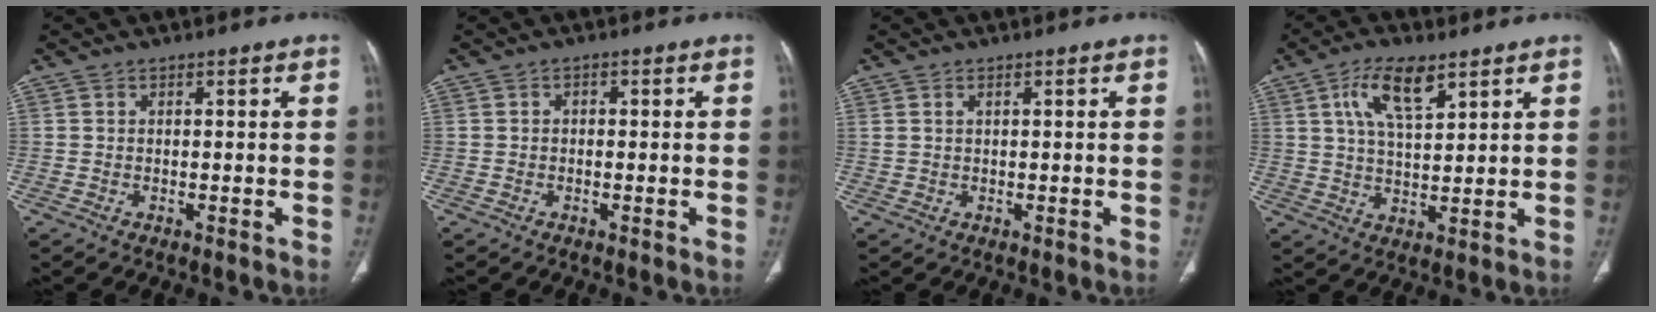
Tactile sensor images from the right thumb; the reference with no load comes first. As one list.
[{"total": 0.8, "force": [0.0, 0.7, 0.5], "torque": [-0.003, 0.003, -0.006]}, {"total": 0.9, "force": [0.5, 0.4, 0.6], "torque": [-0.013, 0.005, 0.012]}, {"total": 9.2, "force": [4.8, 3.7, 7.0], "torque": [-0.118, -0.017, 0.091]}]